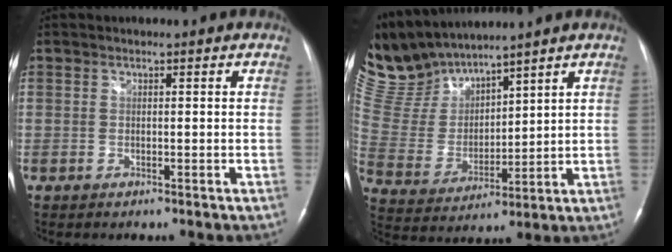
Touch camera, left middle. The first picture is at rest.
{"total": 11.5, "force": [11.2, 1.5, 2.0], "torque": [-0.070, 0.009, 0.248]}